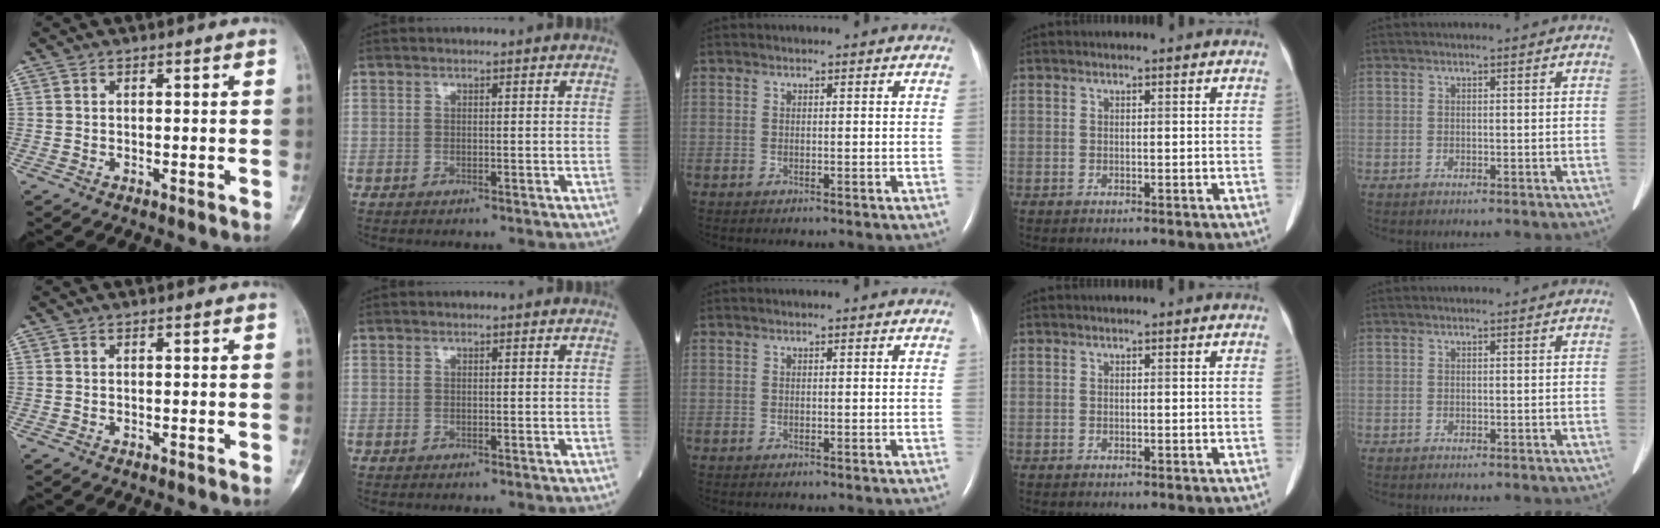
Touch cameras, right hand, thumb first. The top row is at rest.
{}